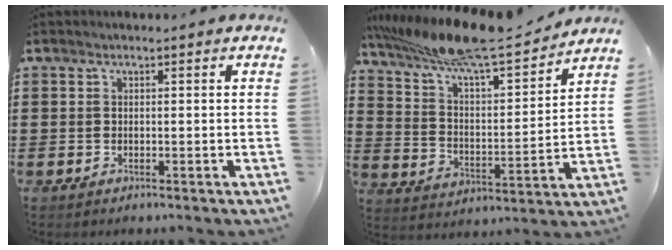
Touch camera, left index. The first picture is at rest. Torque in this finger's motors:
{"motor_torque": [2.14, 0.00, 0.39, 0.21]}